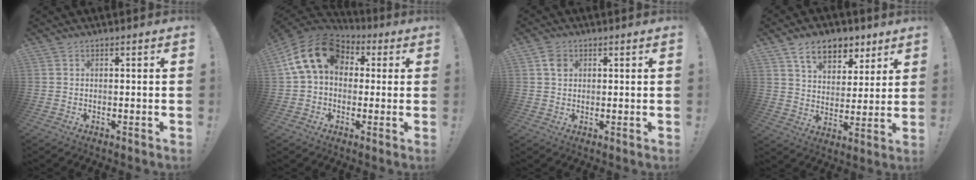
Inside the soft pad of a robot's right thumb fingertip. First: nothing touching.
{"total": 16.9, "force": [4.4, 11.4, 11.6], "torque": [-0.205, 0.002, 0.080]}
{"total": 3.6, "force": [1.4, 2.8, 1.8], "torque": [-0.016, -0.003, 0.024]}
{"total": 11.6, "force": [7.4, 7.1, 5.5], "torque": [-0.075, -0.041, 0.136]}